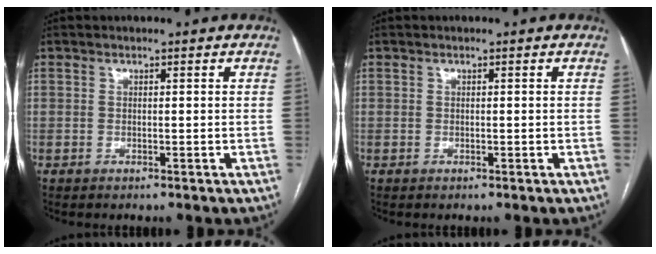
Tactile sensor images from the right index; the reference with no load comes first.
{"total": 0.0}